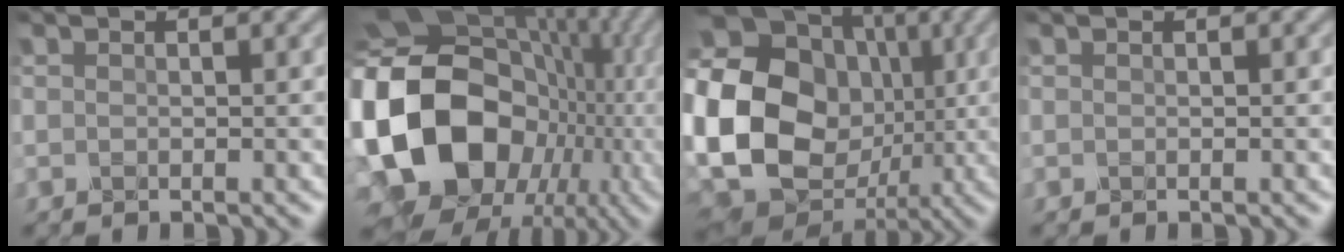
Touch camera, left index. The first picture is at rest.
{"total": 20.2, "force": [-3.8, 16.2, 11.4], "torque": [-0.246, 0.006, -0.076]}
{"total": 24.1, "force": [-0.5, 21.0, 11.7], "torque": [-0.276, 0.004, -0.050]}
{"total": 0.0}